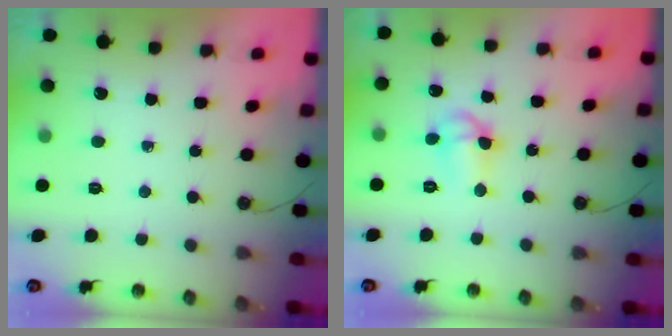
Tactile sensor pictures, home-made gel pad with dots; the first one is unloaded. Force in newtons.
{"total": 7.9, "press": 7.3, "slide": 3.0}